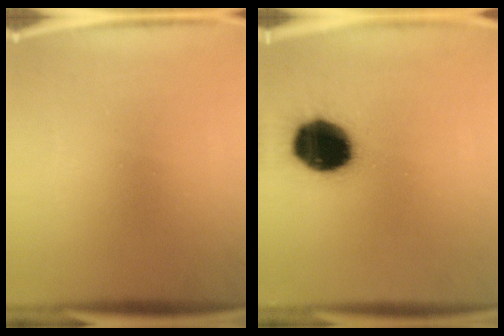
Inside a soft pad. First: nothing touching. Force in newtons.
{"total": 18.4}